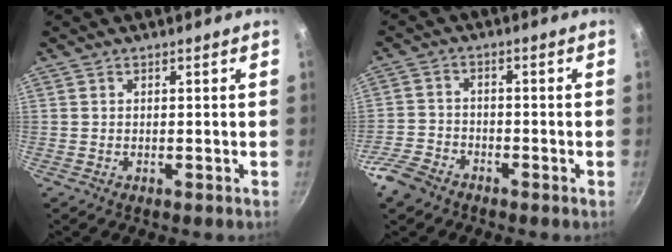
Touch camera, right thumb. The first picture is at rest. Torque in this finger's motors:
{"motor_torque": [0.72, 0.01, -0.16, -0.06, 0.04]}